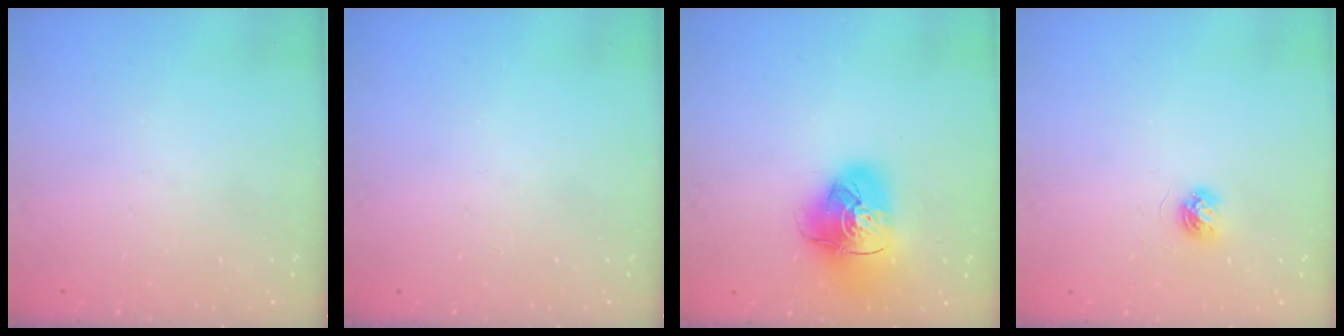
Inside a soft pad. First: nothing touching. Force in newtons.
{"total": 0.0}
{"total": 14.9, "press": 14.8, "slide": 1.9}
{"total": 4.6, "press": 4.6, "slide": 0.5}